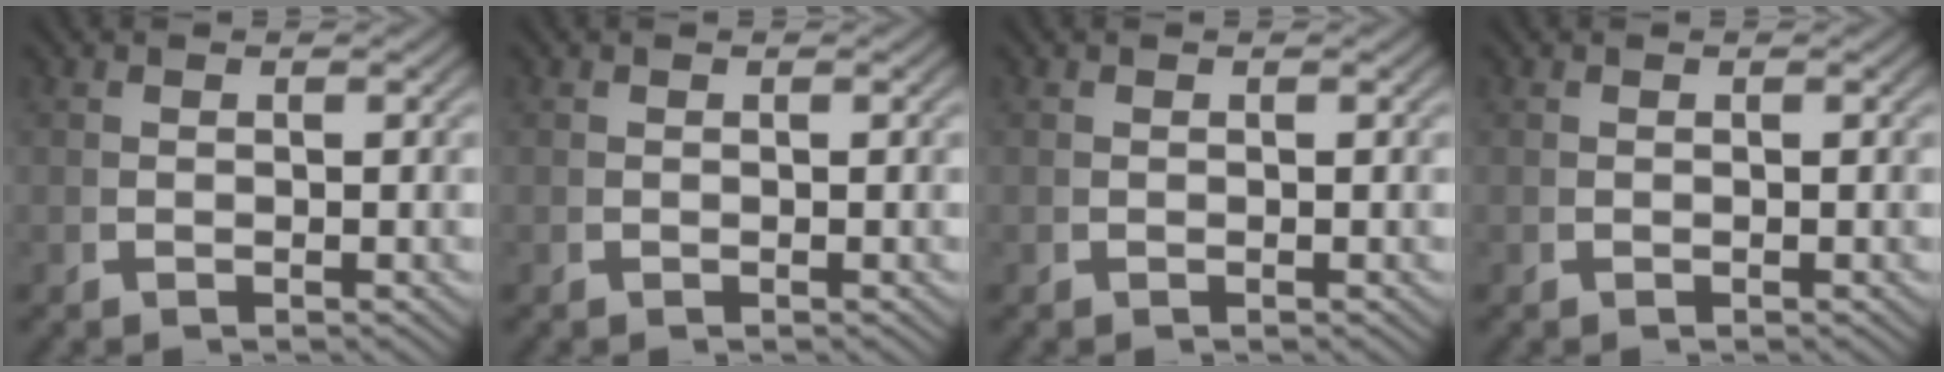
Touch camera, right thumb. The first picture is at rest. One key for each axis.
{"total": 0.0}
{"total": 0.0}
{"total": 0.0}